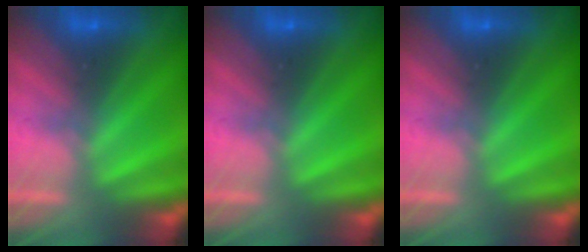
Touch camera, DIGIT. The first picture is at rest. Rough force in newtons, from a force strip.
{"total": 0.0}
{"total": 0.0}